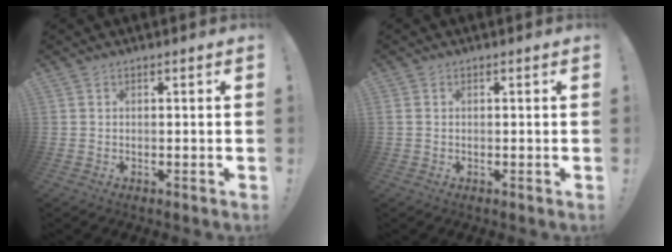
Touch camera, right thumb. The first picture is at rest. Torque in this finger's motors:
{"motor_torque": [-0.14, -0.16, -0.28, 0.12, 0.11]}